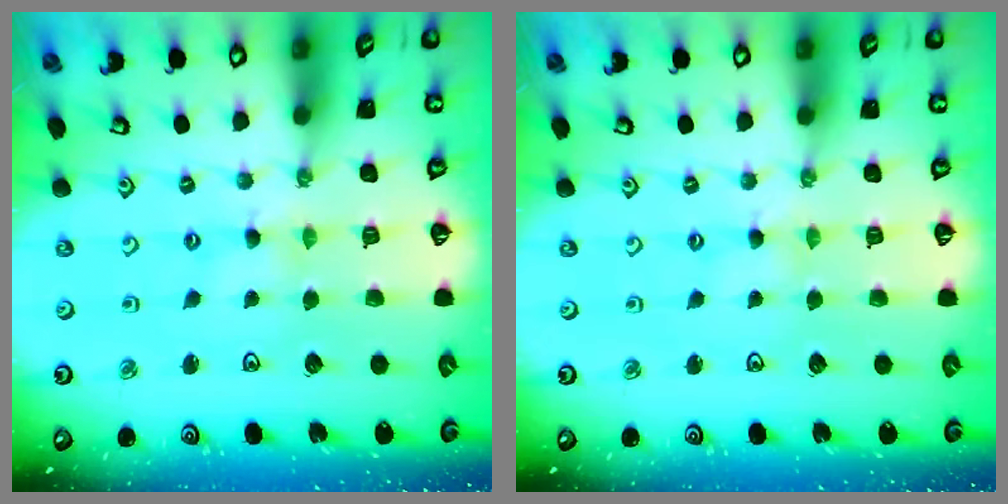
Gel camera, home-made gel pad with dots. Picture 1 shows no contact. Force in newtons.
{"total": 1.3, "press": 1.3, "slide": 0.3}